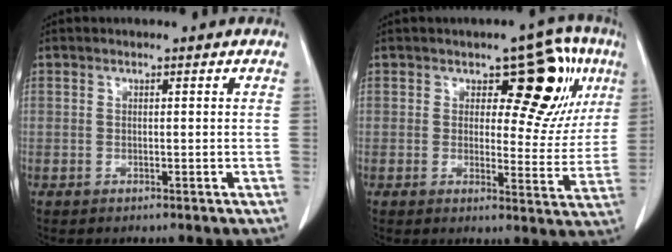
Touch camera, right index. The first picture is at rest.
{"total": 12.1, "force": [5.0, 5.9, 9.3], "torque": [-0.095, 0.019, 0.067]}